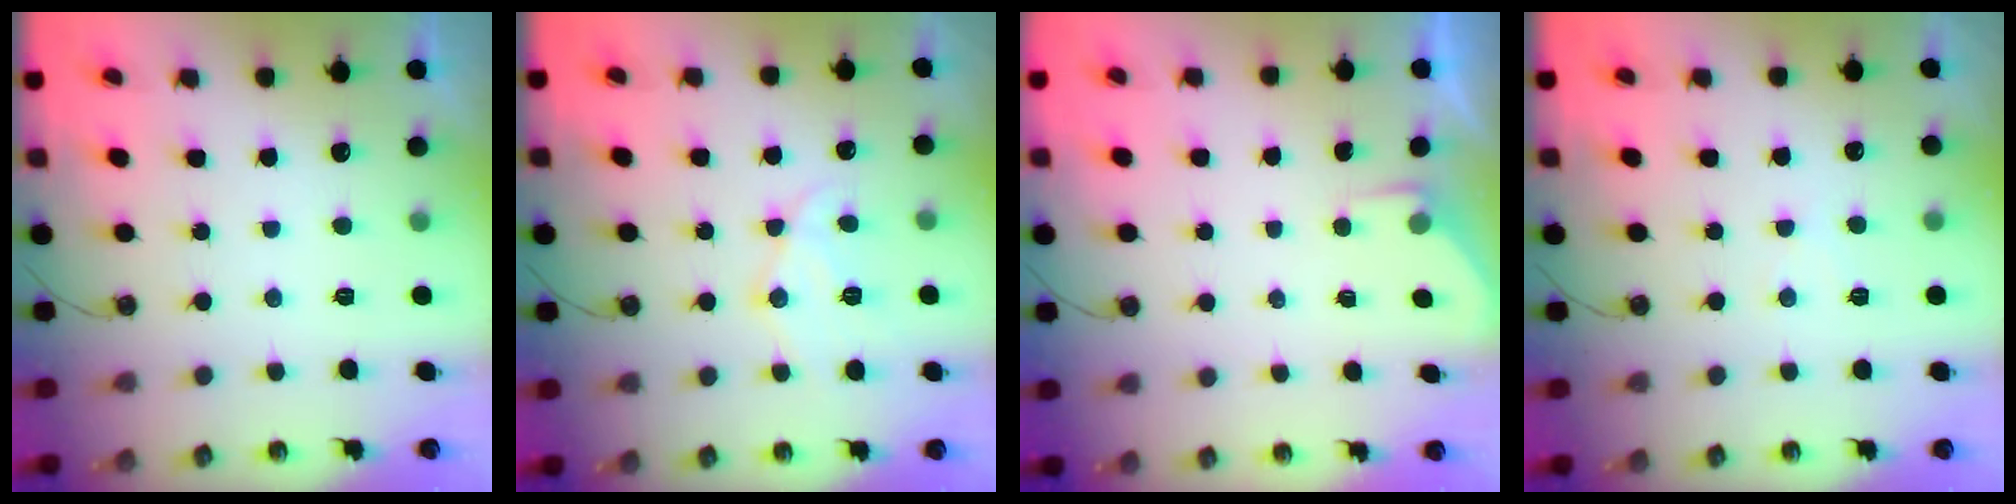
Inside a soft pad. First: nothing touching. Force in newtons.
{"total": 12.5, "press": 12.5, "slide": 0.4}
{"total": 1.8, "press": 1.7, "slide": 0.4}
{"total": 4.5, "press": 4.4, "slide": 0.6}